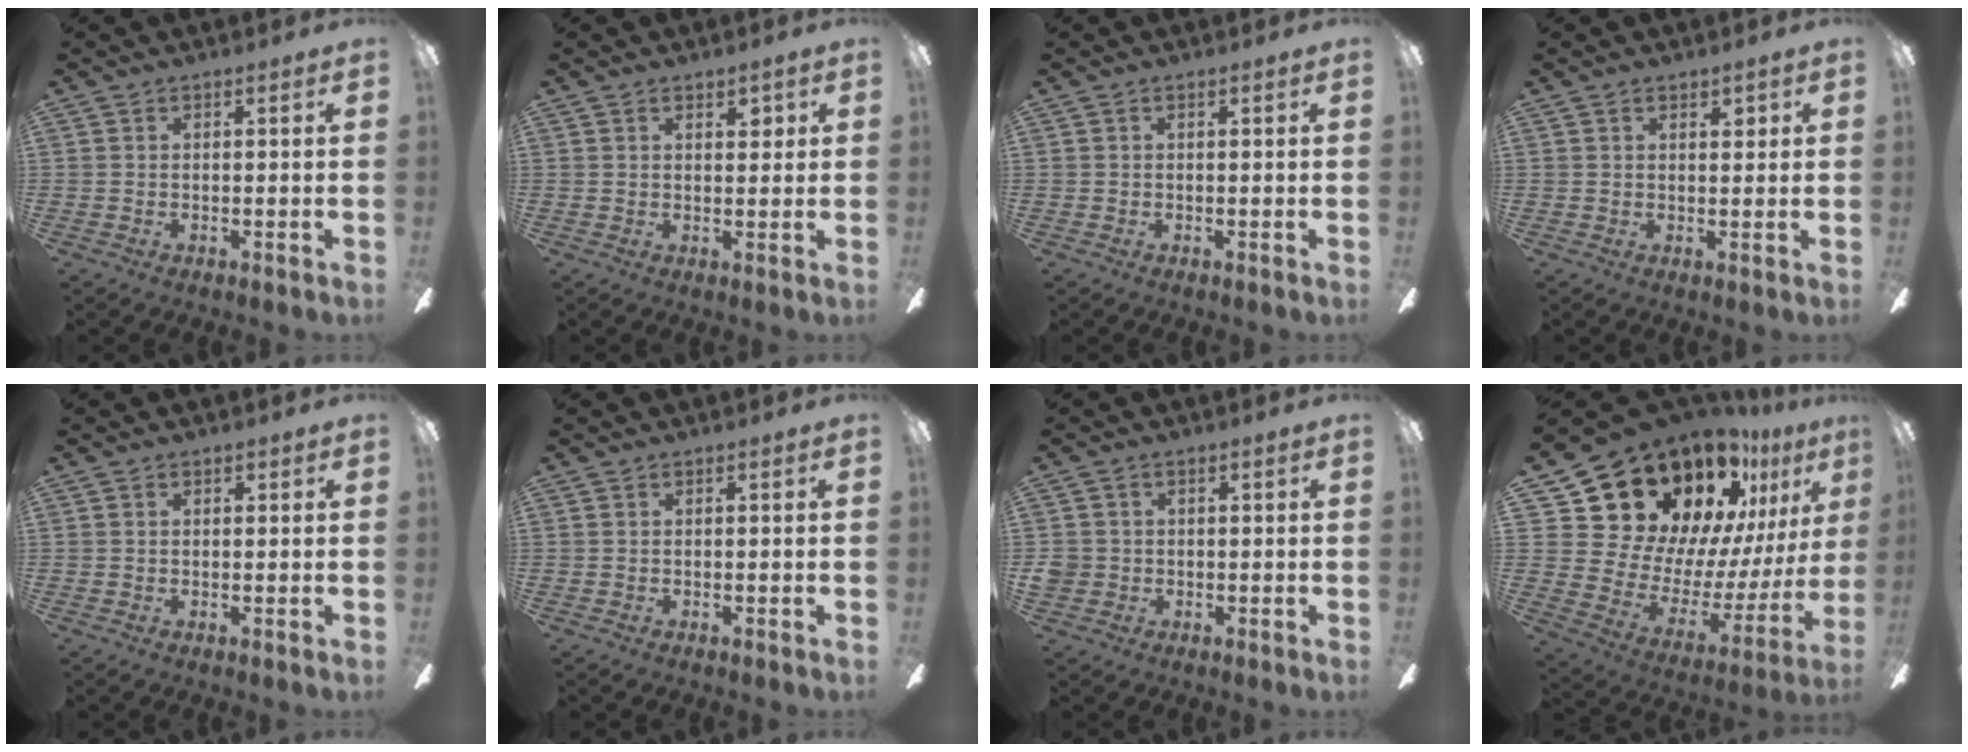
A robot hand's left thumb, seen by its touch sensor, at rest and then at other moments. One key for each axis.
{"total": 2.8, "fx": 1.6, "fy": 1.4, "fz": 1.9, "tx": -0.024, "ty": -0.002, "tz": 0.023}
{"total": 0.0}
{"total": 2.0, "fx": 1.3, "fy": 0.9, "fz": 1.2, "tx": -0.018, "ty": -0.001, "tz": 0.021}
{"total": 0.8, "fx": 0.3, "fy": 0.6, "fz": 0.4, "tx": -0.008, "ty": 0.004, "tz": 0.005}
{"total": 0.0}
{"total": 2.9, "fx": -0.4, "fy": 2.8, "fz": 0.8, "tx": -0.015, "ty": 0.008, "tz": -0.007}
{"total": 24.8, "fx": 18.7, "fy": 13.7, "fz": 8.7, "tx": -0.129, "ty": -0.158, "tz": 0.373}